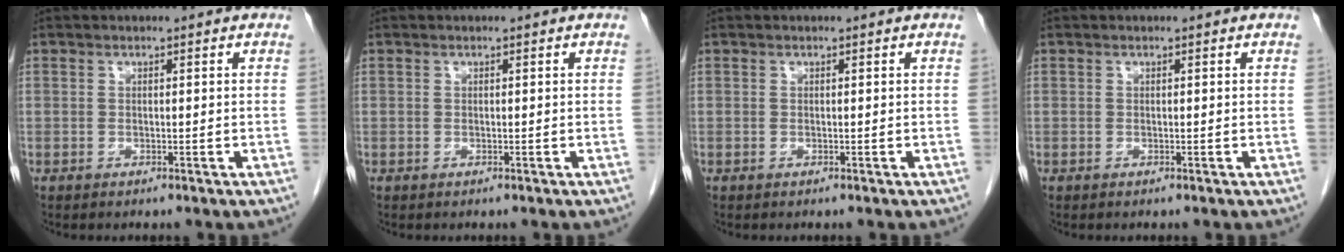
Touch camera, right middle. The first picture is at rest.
{"total": 0.0}
{"total": 0.0}
{"total": 0.0}